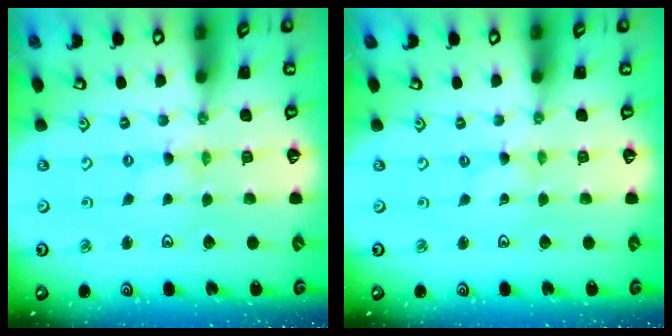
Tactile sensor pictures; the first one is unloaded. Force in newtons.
{"total": 0.0}